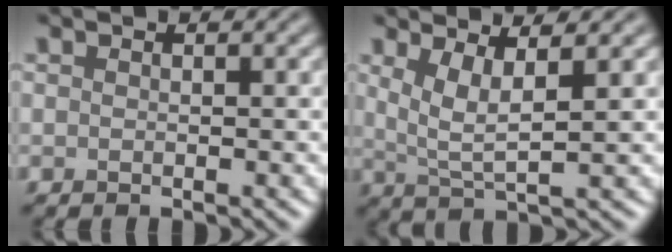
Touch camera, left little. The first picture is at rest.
{"total": 3.5, "force": [1.5, 0.7, 3.1], "torque": [-0.062, -0.006, 0.032]}